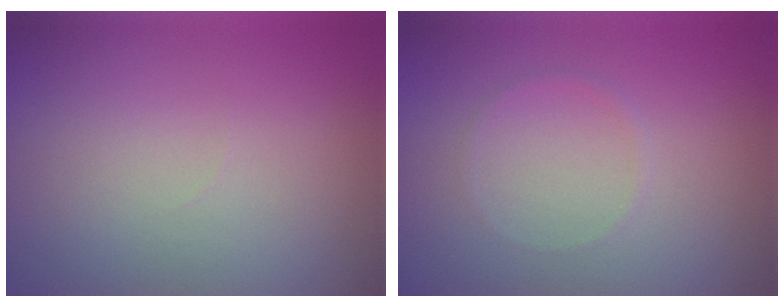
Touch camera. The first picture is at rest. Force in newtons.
{"total": 0.6, "press": 0.6, "slide": 0.1}